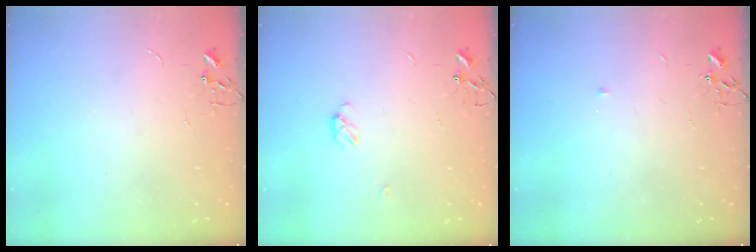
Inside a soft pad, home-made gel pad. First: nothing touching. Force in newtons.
{"total": 3.9, "press": 3.9, "slide": 0.5}
{"total": 4.2, "press": 4.2, "slide": 0.6}